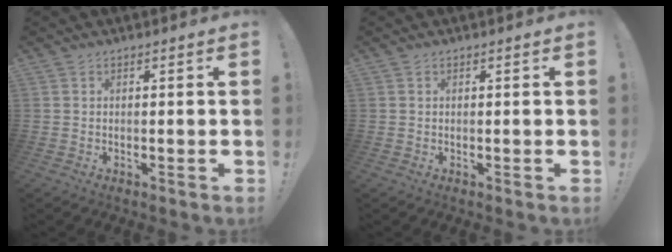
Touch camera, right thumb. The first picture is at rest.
{"total": 0.0}